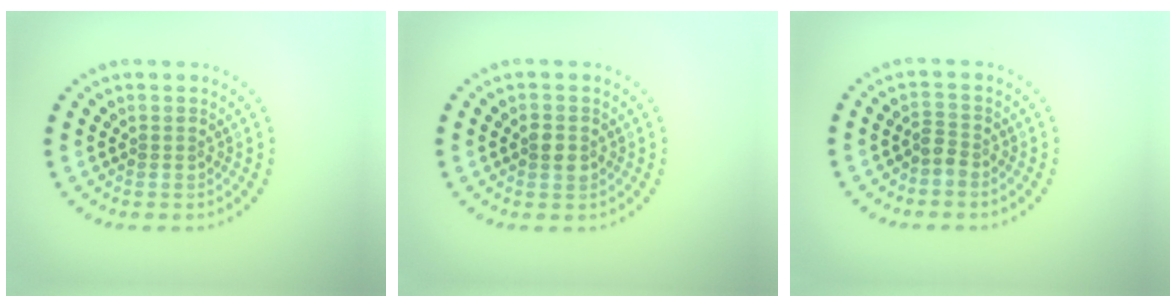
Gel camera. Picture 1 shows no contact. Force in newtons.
{"total": 1.4, "press": 1.4, "slide": 0.2}
{"total": 1.2, "press": 0.9, "slide": 0.8}